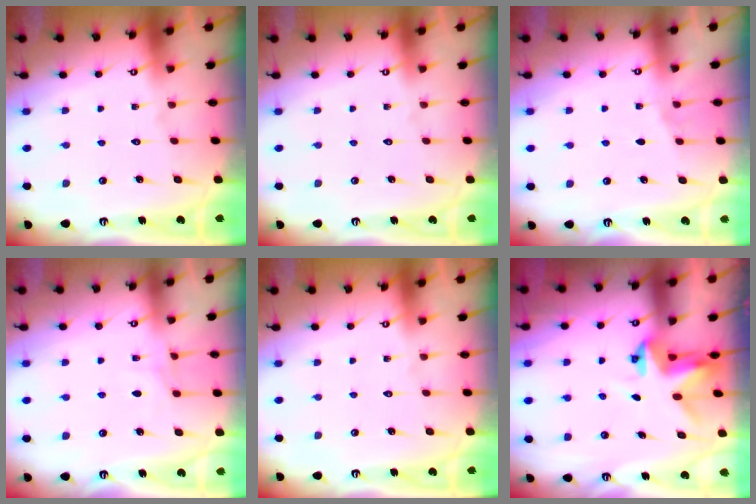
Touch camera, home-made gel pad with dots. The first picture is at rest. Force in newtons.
{"total": 0.0}
{"total": 1.8, "press": 1.3, "slide": 1.2}
{"total": 5.3, "press": 5.3, "slide": 0.6}
{"total": 0.0}
{"total": 3.8, "press": 3.8, "slide": 0.2}